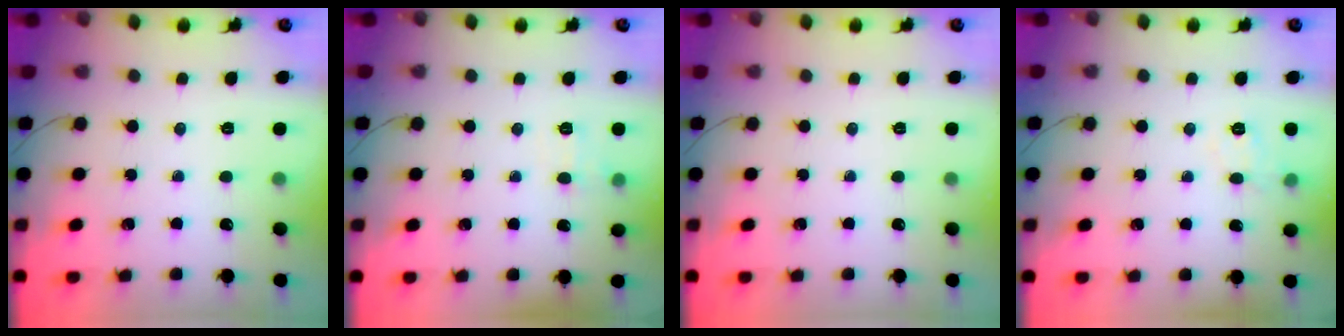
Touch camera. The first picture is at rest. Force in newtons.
{"total": 6.0, "press": 5.9, "slide": 1.4}
{"total": 0.0}
{"total": 7.9, "press": 7.7, "slide": 1.5}